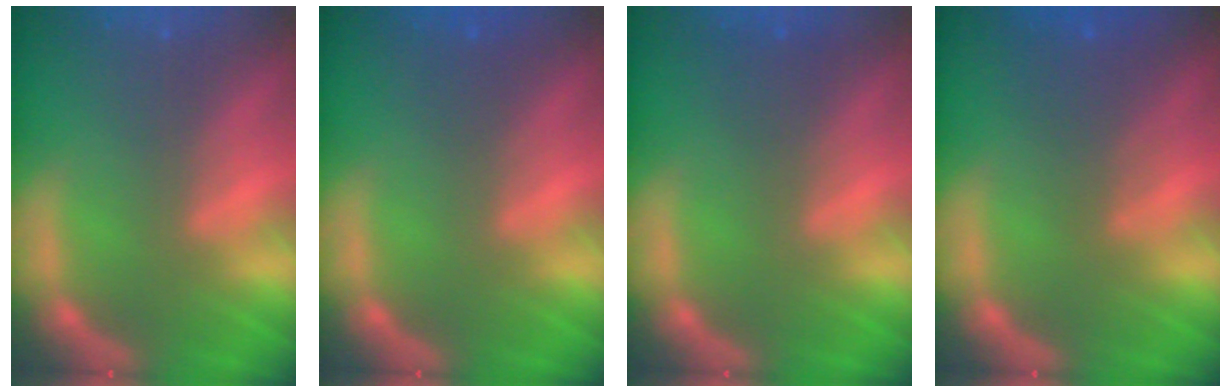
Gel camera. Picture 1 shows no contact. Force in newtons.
{"total": 0.9}
{"total": 1.5}
{"total": 3.0}